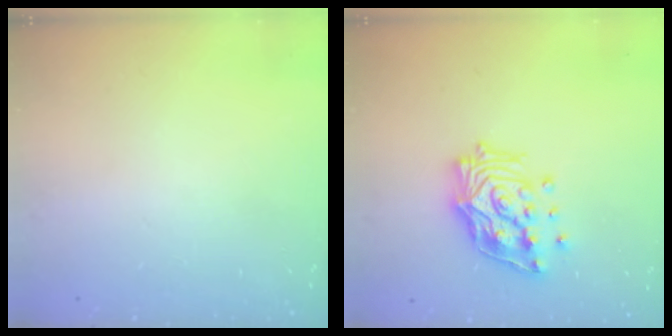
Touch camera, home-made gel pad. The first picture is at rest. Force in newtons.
{"total": 17.0, "press": 16.9, "slide": 2.0}